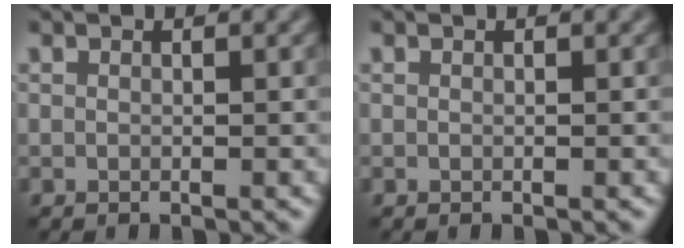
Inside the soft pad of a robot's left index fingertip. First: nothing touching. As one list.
[{"total": 0.0}]